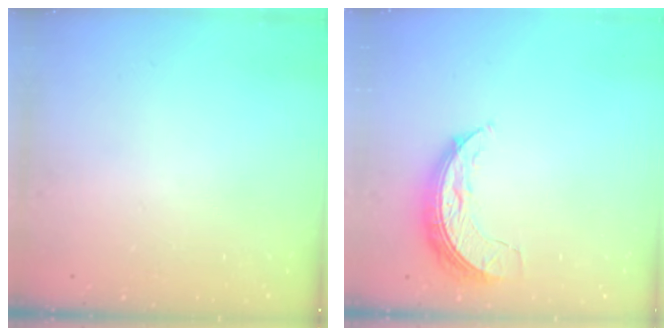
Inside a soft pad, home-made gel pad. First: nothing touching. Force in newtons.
{"total": 7.2, "press": 7.2, "slide": 0.4}